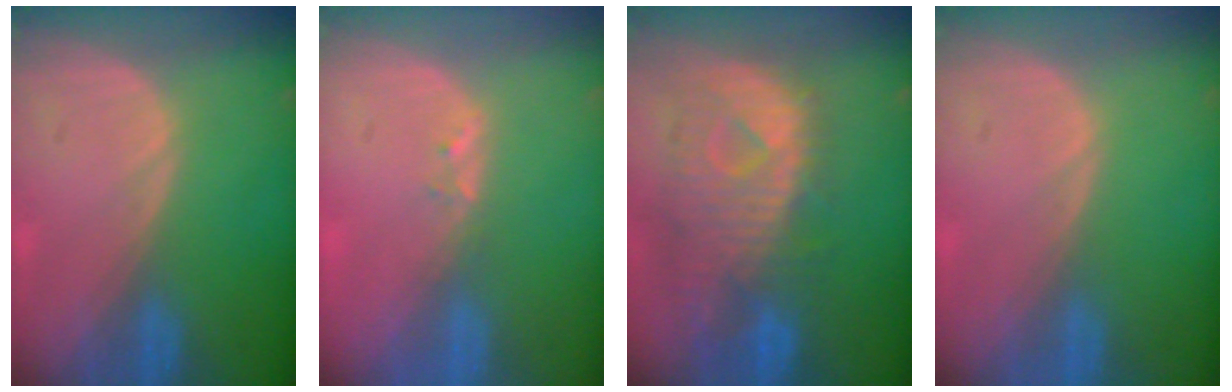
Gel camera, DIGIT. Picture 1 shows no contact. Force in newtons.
{"total": 1.4, "press": 1.3, "slide": 0.7}
{"total": 11.0, "press": 9.7, "slide": 5.2}
{"total": 0.0}